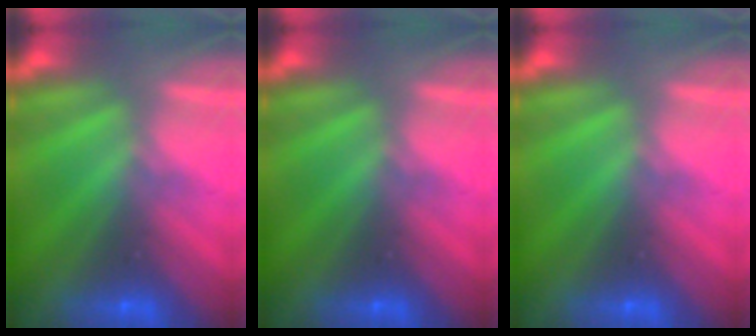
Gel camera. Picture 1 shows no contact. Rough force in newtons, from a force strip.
{"total": 0.0}
{"total": 0.0}